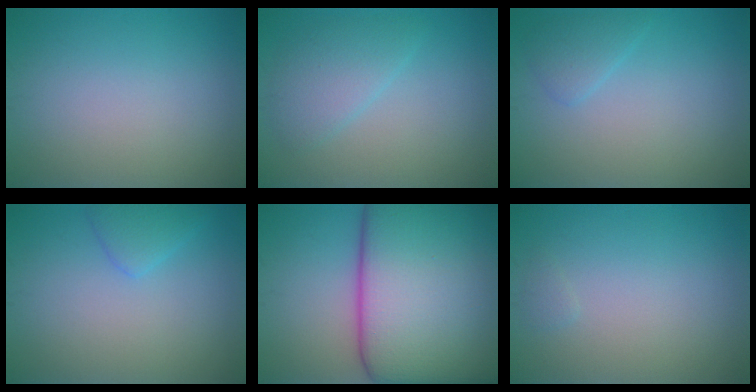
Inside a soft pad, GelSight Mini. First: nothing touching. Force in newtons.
{"total": 3.0, "press": 3.0, "slide": 0.1}
{"total": 1.6, "press": 1.6, "slide": 0.1}
{"total": 1.9, "press": 1.9, "slide": 0.2}
{"total": 23.4, "press": 23.4, "slide": 0.7}
{"total": 0.5, "press": 0.5, "slide": 0.1}